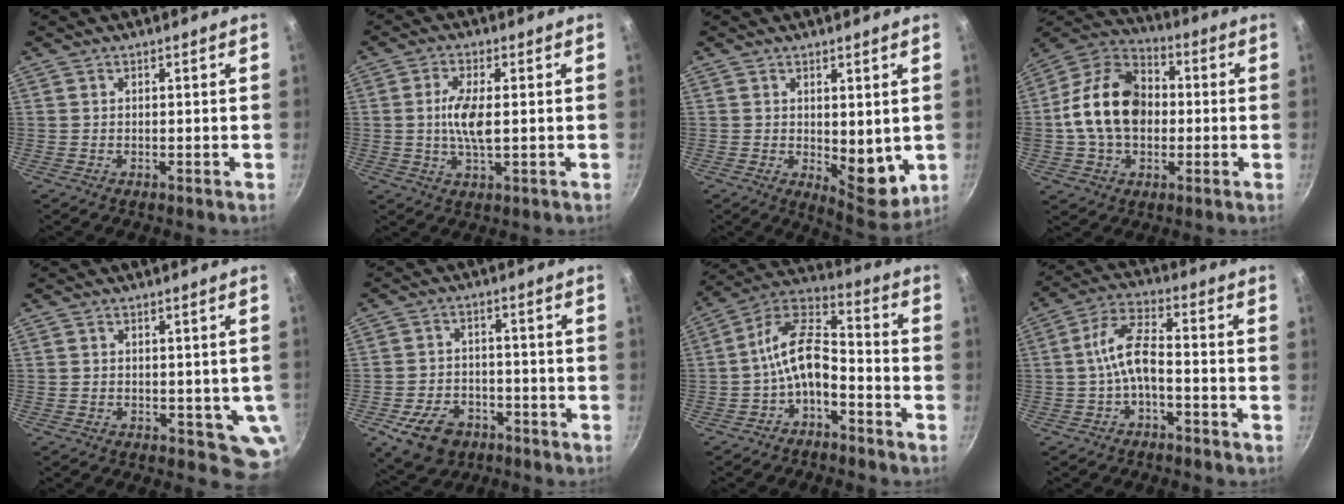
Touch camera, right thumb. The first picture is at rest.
{"total": 6.8, "force": [0.2, 2.4, 6.3], "torque": [-0.132, 0.000, 0.002]}
{"total": 8.6, "force": [0.3, 4.4, 7.4], "torque": [-0.070, -0.022, 0.017]}
{"total": 17.9, "force": [-0.1, 13.0, 12.4], "torque": [-0.193, 0.032, -0.015]}
{"total": 5.5, "force": [-0.2, 3.7, 4.0], "torque": [-0.033, -0.007, 0.003]}
{"total": 10.0, "force": [-5.1, 7.0, 5.0], "torque": [-0.068, 0.033, -0.076]}
{"total": 11.4, "force": [-4.4, 6.0, 8.6], "torque": [-0.156, 0.064, -0.090]}
{"total": 7.6, "force": [-2.6, 3.4, 6.3], "torque": [-0.125, 0.040, -0.055]}